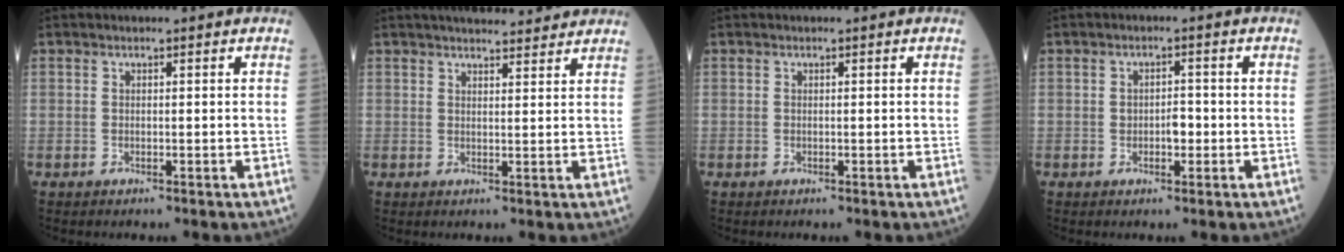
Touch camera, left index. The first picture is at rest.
{"total": 9.9, "force": [9.1, 1.5, 3.7], "torque": [-0.050, 0.020, 0.115]}
{"total": 0.0}
{"total": 2.4, "force": [-0.6, 1.3, 1.9], "torque": [-0.027, 0.005, -0.007]}